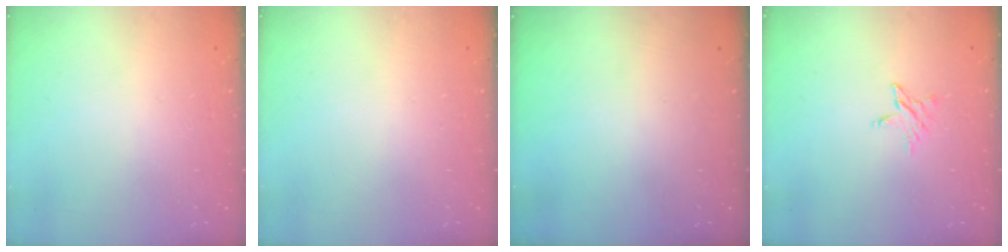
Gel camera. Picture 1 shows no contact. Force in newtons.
{"total": 0.0}
{"total": 0.0}
{"total": 4.8, "press": 4.8, "slide": 0.4}